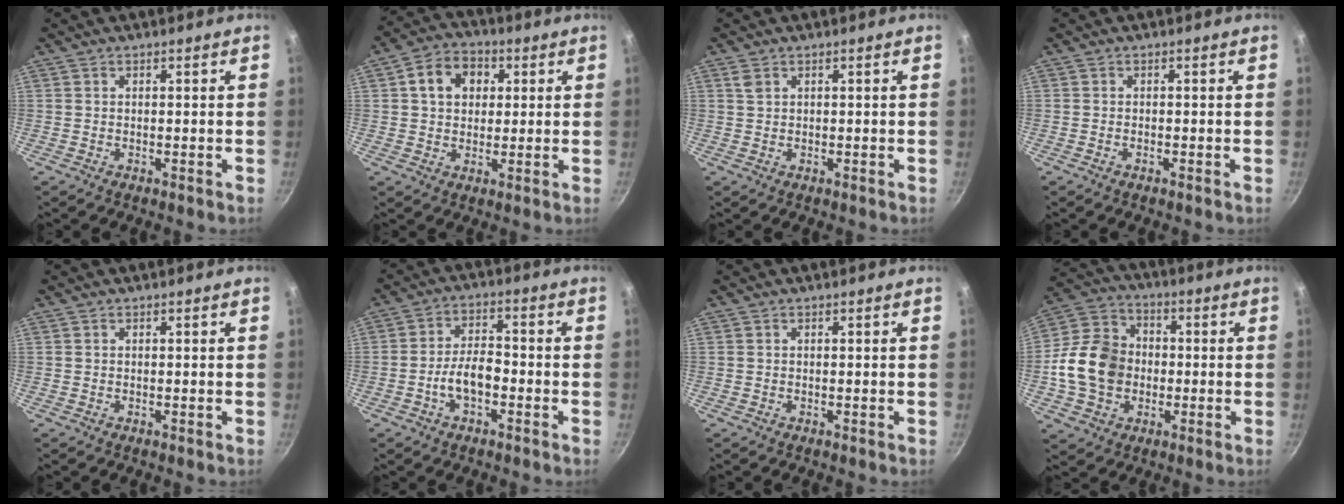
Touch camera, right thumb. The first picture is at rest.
{"total": 8.8, "force": [2.3, 6.9, 4.9], "torque": [-0.056, 0.010, 0.027]}
{"total": 1.4, "force": [0.7, 1.0, 0.8], "torque": [-0.015, 0.001, 0.016]}
{"total": 0.5, "force": [-0.4, 0.1, 0.3], "torque": [-0.010, 0.005, -0.009]}
{"total": 0.0}
{"total": 6.8, "force": [-2.5, 3.5, 5.2], "torque": [-0.084, 0.036, -0.047]}
{"total": 0.0}
{"total": 14.8, "force": [-1.7, 12.0, 8.5], "torque": [-0.132, 0.025, -0.042]}